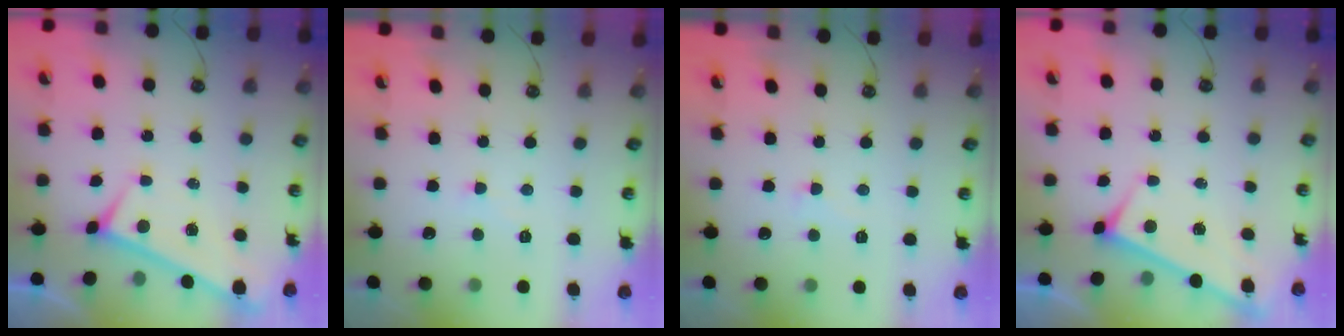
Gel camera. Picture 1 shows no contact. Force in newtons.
{"total": 1.1, "press": 1.0, "slide": 0.4}
{"total": 2.7, "press": 2.6, "slide": 0.8}
{"total": 3.0, "press": 3.0, "slide": 0.3}